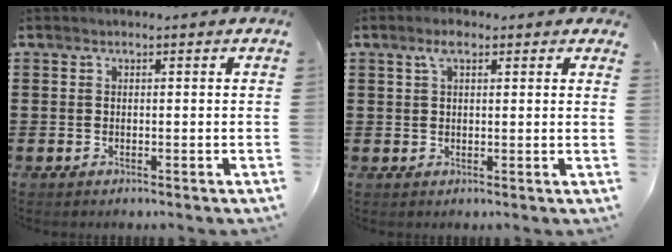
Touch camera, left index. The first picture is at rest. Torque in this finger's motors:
{"motor_torque": [0.72, -0.84, 0.07, 0.07]}